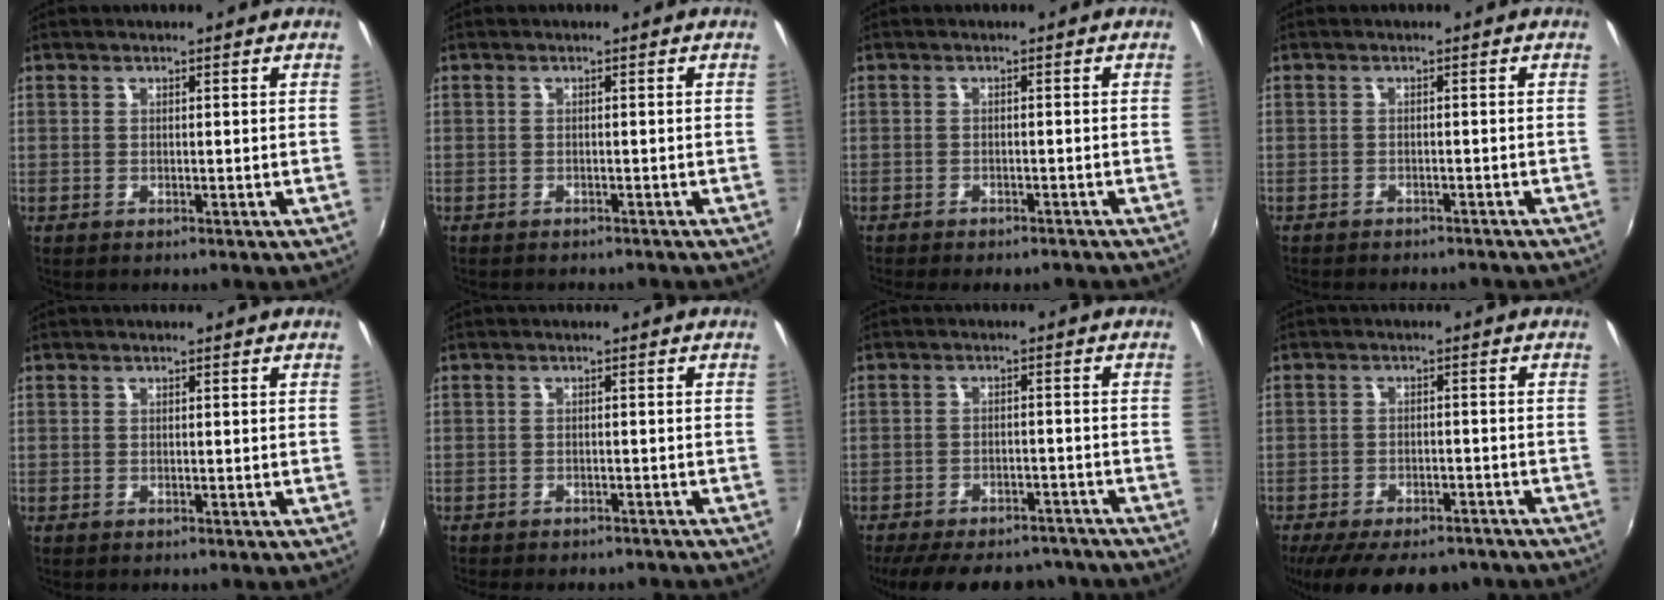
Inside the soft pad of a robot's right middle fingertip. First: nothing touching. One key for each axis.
{"total": 2.5, "fx": -2.3, "fy": 0.6, "fz": 0.8, "tx": -0.021, "ty": -0.009, "tz": -0.032}
{"total": 5.4, "fx": -4.7, "fy": 1.4, "fz": 2.2, "tx": -0.053, "ty": -0.016, "tz": -0.065}
{"total": 5.6, "fx": -5.1, "fy": 1.4, "fz": 2.0, "tx": -0.050, "ty": -0.012, "tz": -0.071}
{"total": 0.0}
{"total": 7.0, "fx": -6.2, "fy": 2.0, "fz": 2.6, "tx": -0.060, "ty": -0.014, "tz": -0.084}
{"total": 18.3, "fx": -15.3, "fy": 6.8, "fz": 7.4, "tx": -0.161, "ty": 0.002, "tz": -0.196}
{"total": 15.5, "fx": -12.1, "fy": 6.1, "fz": 7.5, "tx": -0.158, "ty": -0.019, "tz": -0.171}